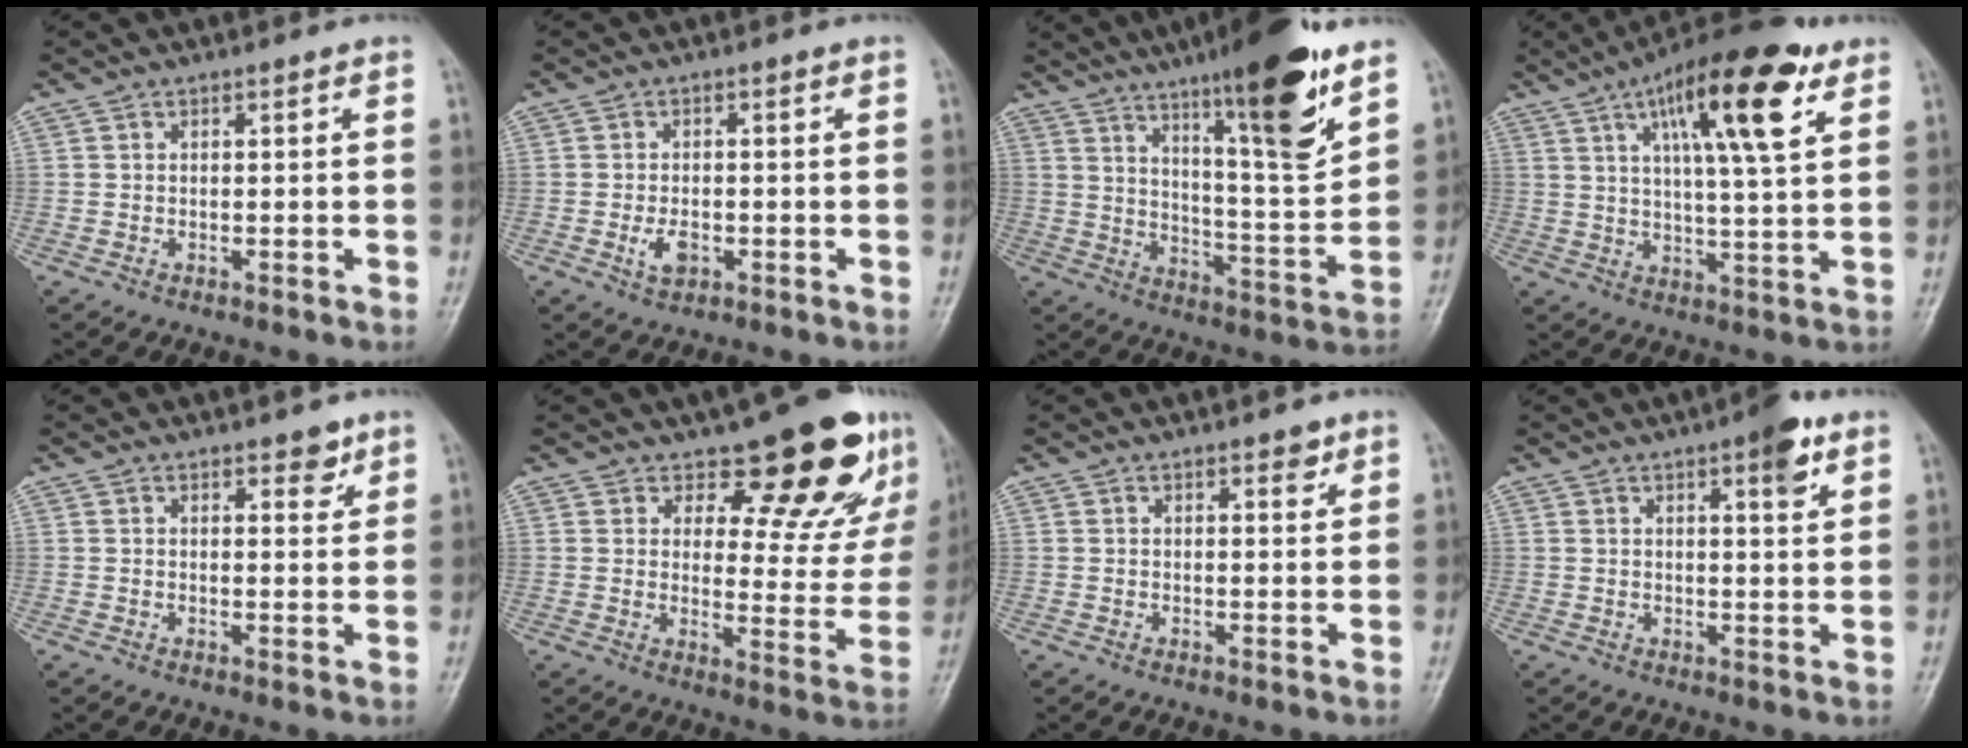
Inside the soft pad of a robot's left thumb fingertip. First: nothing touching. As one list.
[{"total": 3.3, "force": [-1.0, 2.0, 2.4], "torque": [-0.043, 0.000, -0.016]}, {"total": 19.3, "force": [12.0, 3.1, 14.8], "torque": [-0.198, -0.070, 0.191]}, {"total": 17.5, "force": [8.2, 4.4, 14.8], "torque": [-0.217, -0.018, 0.127]}, {"total": 3.1, "force": [2.2, 1.5, 1.7], "torque": [-0.005, -0.012, 0.029]}, {"total": 15.2, "force": [10.9, 6.3, 8.5], "torque": [-0.052, -0.090, 0.140]}, {"total": 2.3, "force": [1.5, 1.0, 1.4], "torque": [-0.008, -0.008, 0.020]}, {"total": 5.9, "force": [3.3, 1.6, 4.6], "torque": [-0.052, -0.014, 0.041]}]